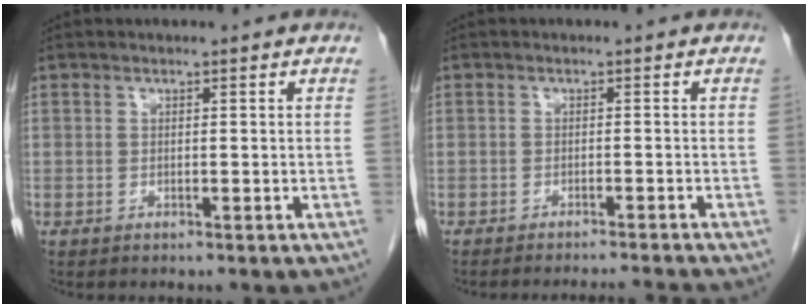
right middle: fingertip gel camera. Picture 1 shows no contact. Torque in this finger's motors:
{"motor_torque": [0.05, -0.04, 0.00, 0.00]}